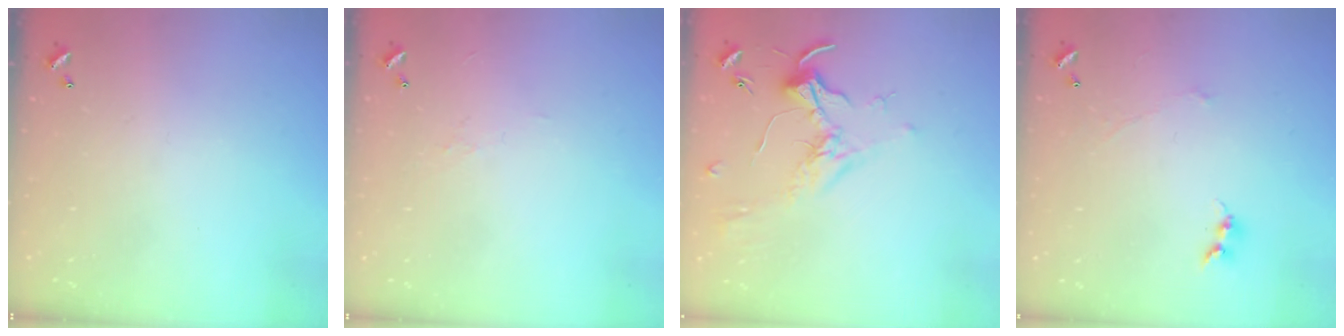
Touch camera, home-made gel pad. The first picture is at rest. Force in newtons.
{"total": 3.5, "press": 3.4, "slide": 0.7}
{"total": 1.7, "press": 1.5, "slide": 0.7}
{"total": 0.0}